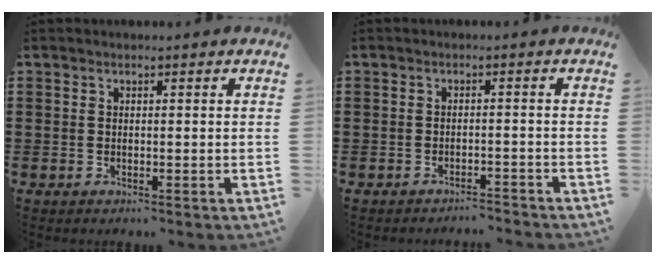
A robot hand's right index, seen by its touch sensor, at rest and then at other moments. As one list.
[{"total": 2.0, "force": [-2.0, 0.0, 0.1], "torque": [-0.008, 0.001, -0.044]}]